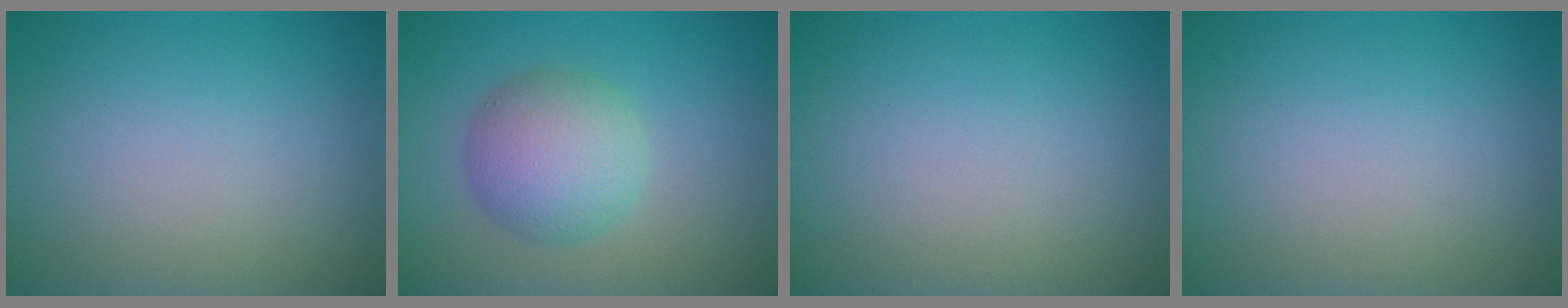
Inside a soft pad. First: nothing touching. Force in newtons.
{"total": 5.2, "press": 5.2, "slide": 0.0}
{"total": 0.0}
{"total": 0.0}